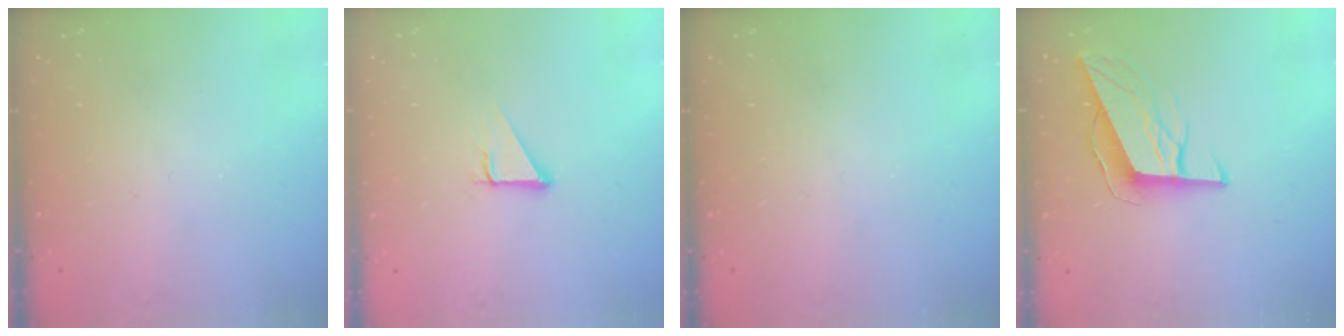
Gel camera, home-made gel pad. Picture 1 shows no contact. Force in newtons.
{"total": 3.0, "press": 3.0, "slide": 0.1}
{"total": 0.0}
{"total": 10.3, "press": 9.8, "slide": 3.0}